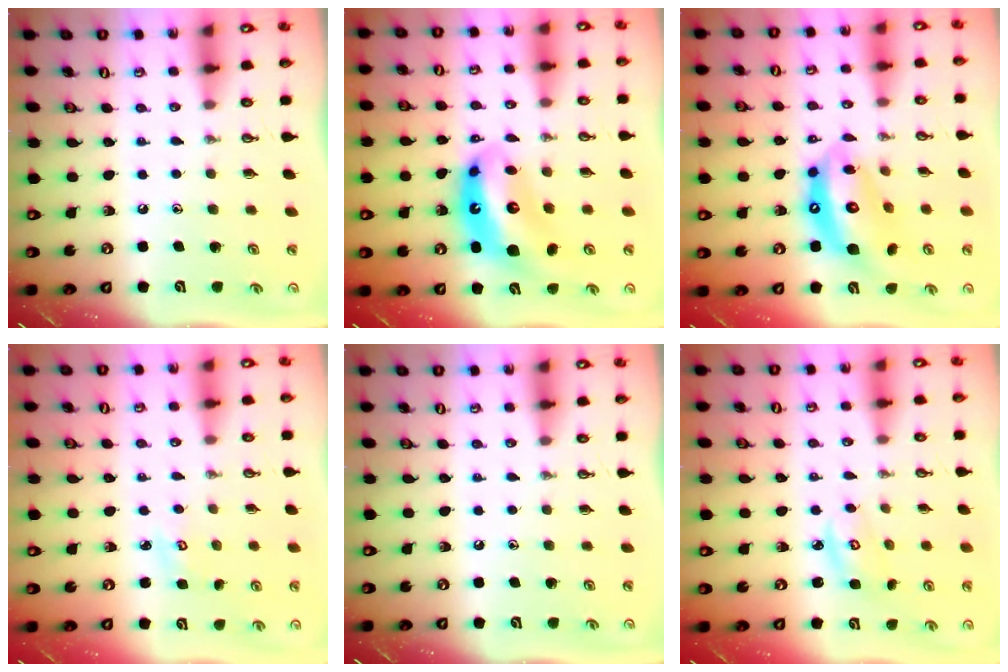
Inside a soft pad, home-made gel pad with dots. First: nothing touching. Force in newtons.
{"total": 13.8, "press": 13.7, "slide": 1.3}
{"total": 15.4, "press": 15.3, "slide": 1.8}
{"total": 2.3, "press": 2.3, "slide": 0.2}
{"total": 0.0}
{"total": 3.5, "press": 3.5, "slide": 0.2}